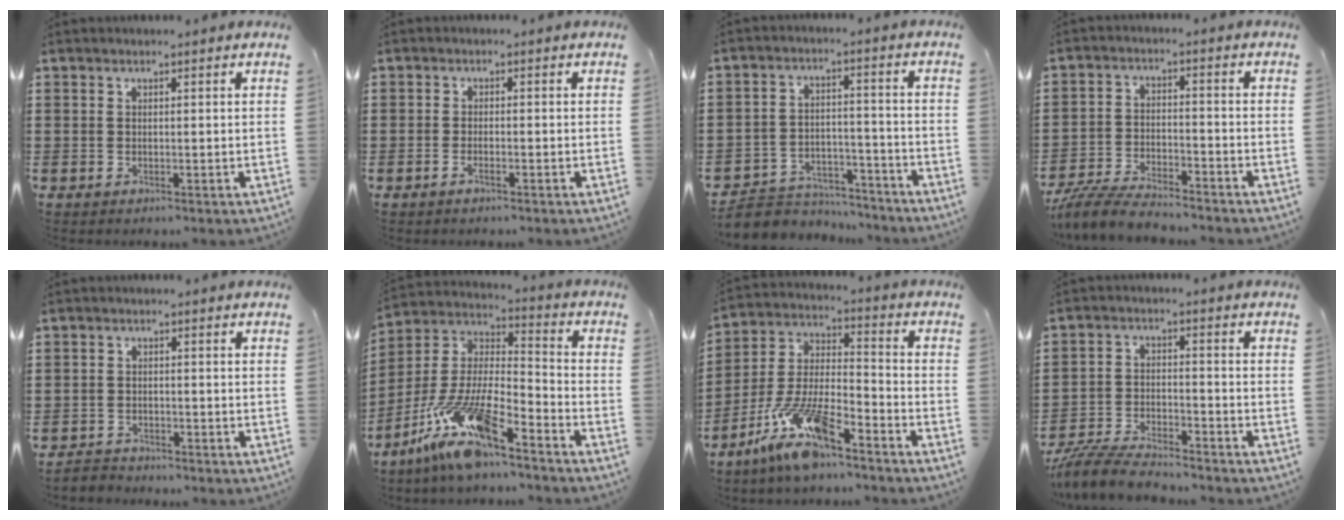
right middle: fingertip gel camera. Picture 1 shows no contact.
{"total": 1.1, "force": [-0.8, 0.2, 0.8], "torque": [-0.016, -0.003, -0.014]}
{"total": 5.4, "force": [-5.2, 1.6, 0.2], "torque": [-0.012, 0.013, -0.107]}
{"total": 6.5, "force": [-6.2, 0.7, 2.0], "torque": [-0.048, 0.000, -0.121]}
{"total": 2.3, "force": [-2.2, 0.4, -0.3], "torque": [-0.003, -0.001, -0.050]}
{"total": 12.8, "force": [-9.7, 1.7, 8.2], "torque": [-0.196, -0.011, -0.203]}
{"total": 11.5, "force": [-9.0, 2.2, 6.8], "torque": [-0.156, 0.008, -0.183]}
{"total": 7.0, "force": [-6.6, 0.9, 2.0], "torque": [-0.047, 0.003, -0.128]}